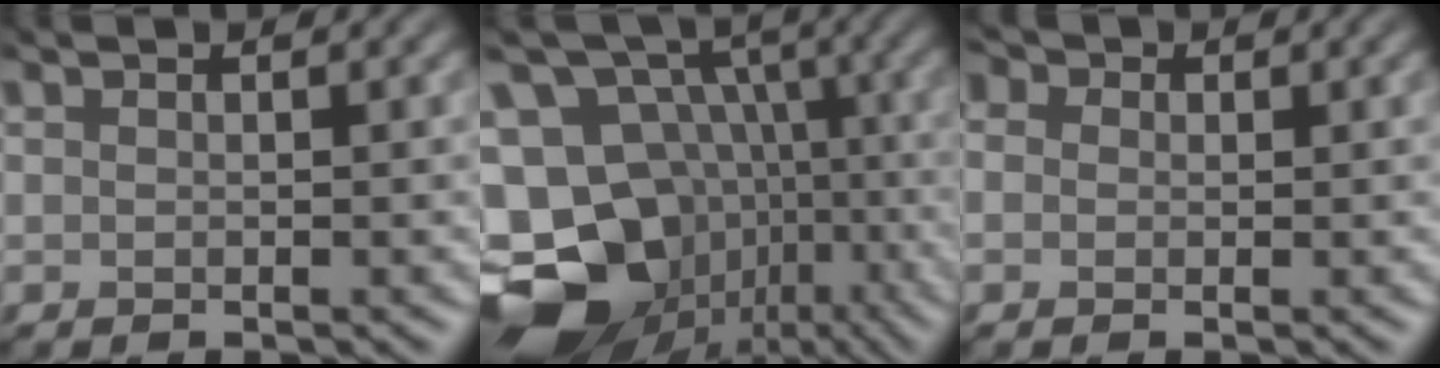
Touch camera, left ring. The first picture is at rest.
{"total": 19.7, "force": [-6.8, 16.9, 7.4], "torque": [-0.153, -0.009, -0.105]}
{"total": 3.5, "force": [1.5, 2.9, 1.4], "torque": [-0.050, 0.011, 0.021]}